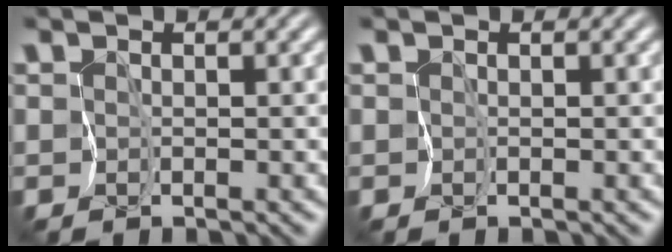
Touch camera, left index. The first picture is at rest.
{"total": 0.0}